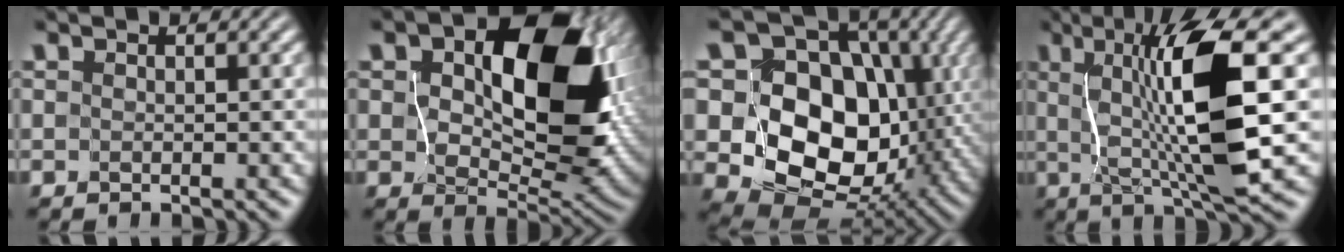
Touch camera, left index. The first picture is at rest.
{"total": 14.3, "force": [4.3, 8.7, 10.5], "torque": [-0.155, -0.012, 0.082]}
{"total": 14.8, "force": [1.2, 11.5, 9.3], "torque": [-0.142, 0.002, 0.017]}
{"total": 10.7, "force": [1.6, 1.8, 10.4], "torque": [-0.163, -0.005, 0.035]}